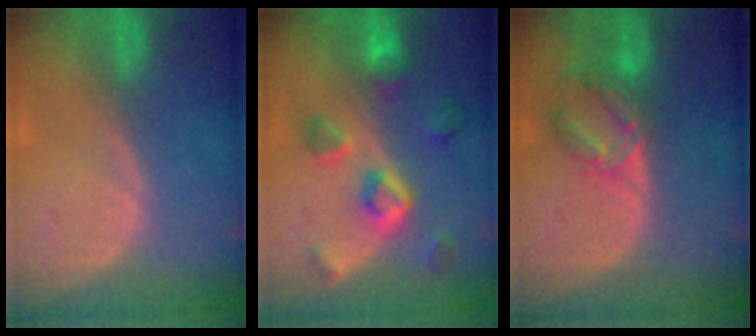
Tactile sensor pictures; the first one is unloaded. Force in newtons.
{"total": 7.8, "press": 7.0, "slide": 3.4}
{"total": 7.3, "press": 6.0, "slide": 4.1}